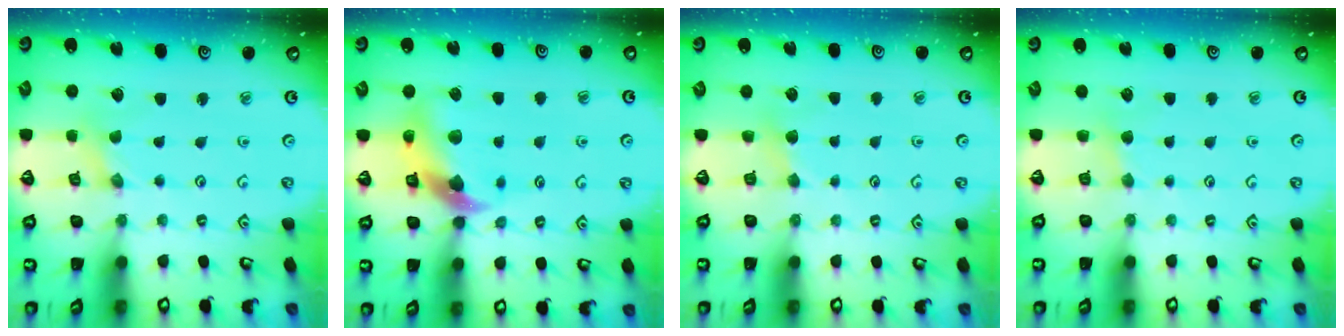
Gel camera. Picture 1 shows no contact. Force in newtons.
{"total": 10.2, "press": 10.1, "slide": 1.6}
{"total": 2.9, "press": 2.9, "slide": 0.5}
{"total": 2.4, "press": 2.4, "slide": 0.4}